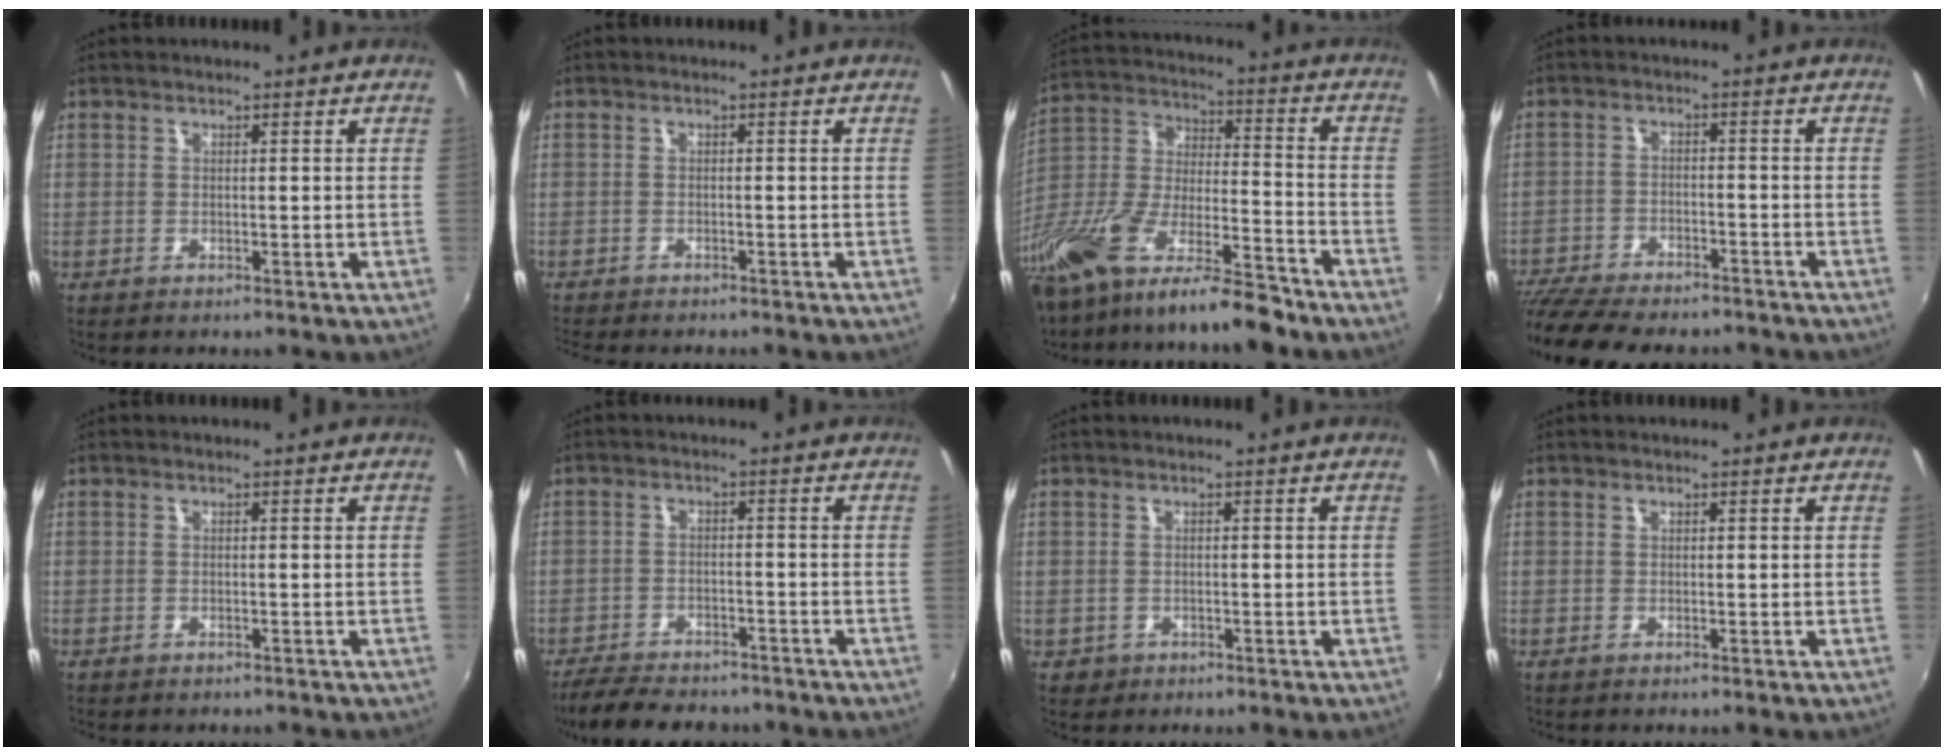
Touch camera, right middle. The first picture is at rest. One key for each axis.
{"total": 4.5, "fx": -4.2, "fy": 1.0, "fz": 1.6, "tx": -0.043, "ty": -0.022, "tz": -0.068}
{"total": 18.8, "fx": -13.4, "fy": 5.0, "fz": 12.3, "tx": -0.243, "ty": -0.029, "tz": -0.240}
{"total": 15.5, "fx": -13.2, "fy": 4.4, "fz": 6.8, "tx": -0.157, "ty": -0.036, "tz": -0.211}
{"total": 1.4, "fx": -1.2, "fy": 0.6, "fz": 0.4, "tx": -0.013, "ty": -0.008, "tz": -0.016}
{"total": 12.2, "fx": -10.2, "fy": 4.5, "fz": 5.0, "tx": -0.118, "ty": -0.014, "tz": -0.155}
{"total": 2.0, "fx": -0.7, "fy": 1.8, "fz": 0.6, "tx": -0.016, "ty": -0.005, "tz": -0.008}
{"total": 0.0}